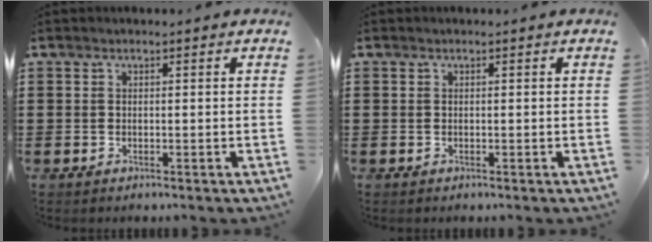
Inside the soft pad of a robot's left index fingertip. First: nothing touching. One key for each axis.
{"total": 0.0}